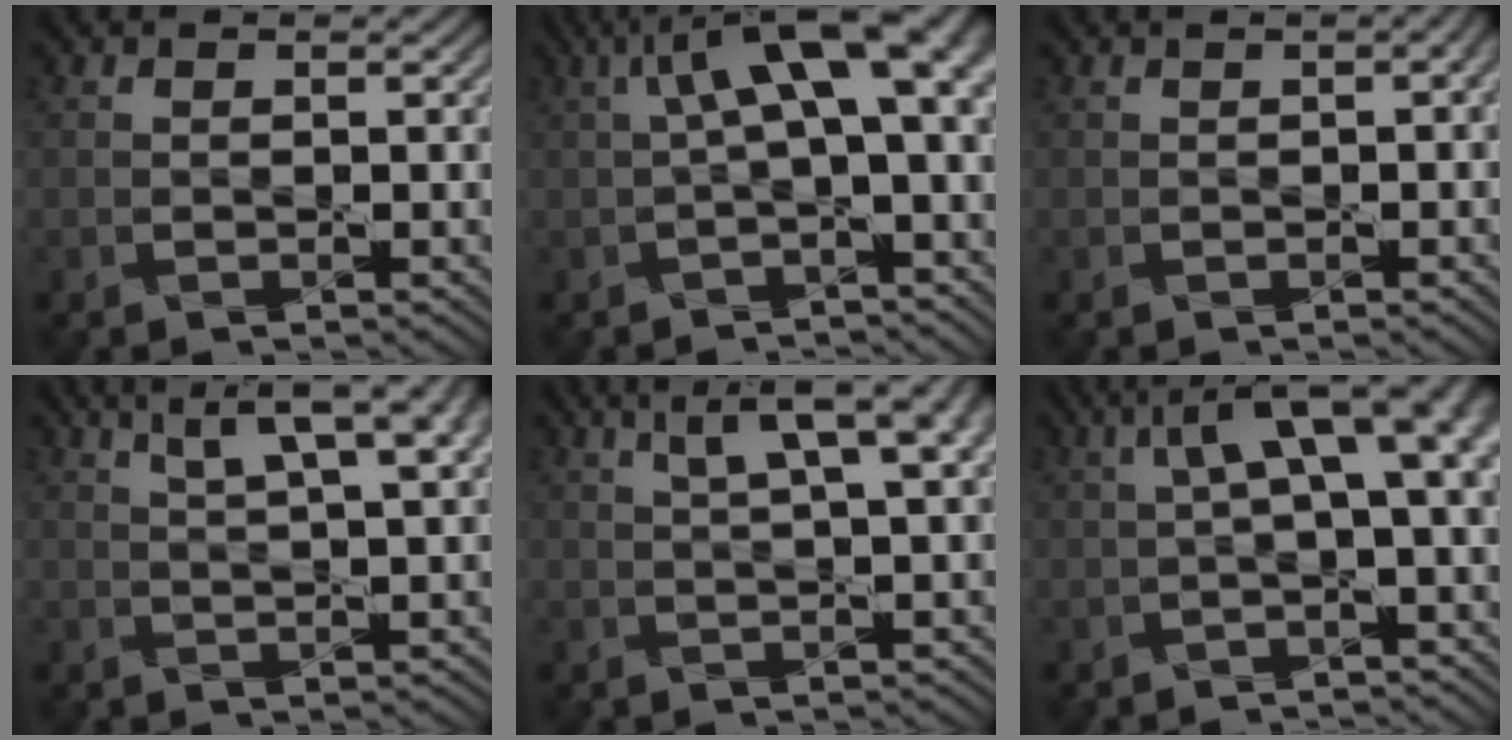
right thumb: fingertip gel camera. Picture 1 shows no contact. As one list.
[{"total": 9.6, "force": [1.7, 3.3, 8.8], "torque": [-0.146, 0.014, 0.028]}, {"total": 1.9, "force": [0.3, 0.7, 1.7], "torque": [-0.026, 0.002, 0.007]}, {"total": 9.1, "force": [5.0, 2.2, 7.3], "torque": [-0.109, 0.023, 0.073]}, {"total": 8.4, "force": [4.0, 1.9, 7.1], "torque": [-0.100, 0.029, 0.060]}, {"total": 7.6, "force": [1.4, 2.3, 7.1], "torque": [-0.116, 0.018, 0.022]}]